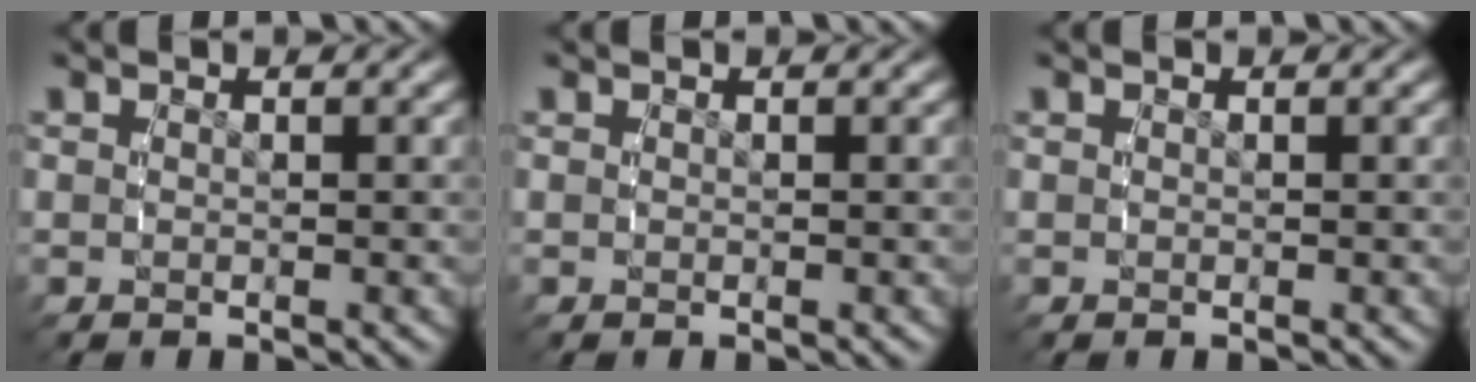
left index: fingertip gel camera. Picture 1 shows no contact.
{"total": 0.0}
{"total": 0.0}